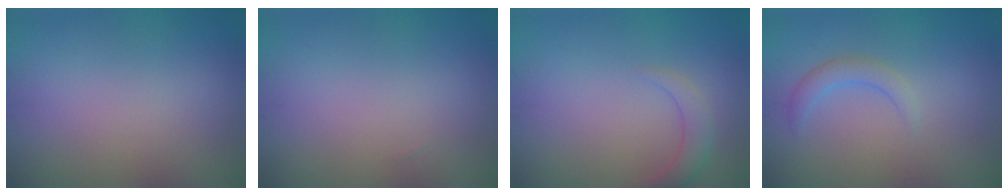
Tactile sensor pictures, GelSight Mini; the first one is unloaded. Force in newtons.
{"total": 0.0}
{"total": 2.1, "press": 2.1, "slide": 0.2}
{"total": 1.8, "press": 1.8, "slide": 0.2}